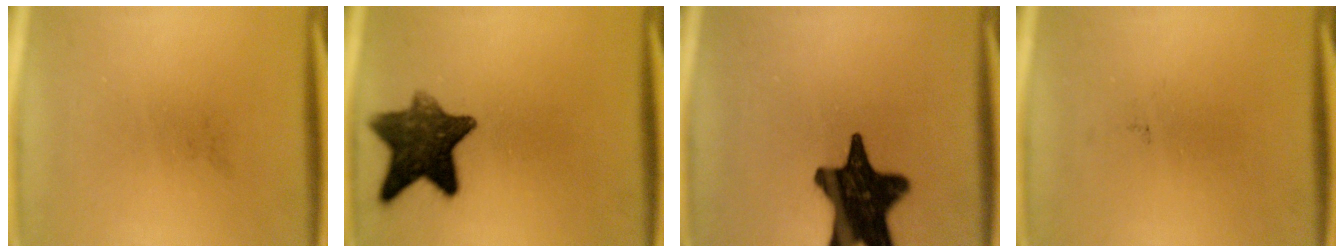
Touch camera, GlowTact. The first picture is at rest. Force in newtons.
{"total": 10.8}
{"total": 18.9}
{"total": 0.0}